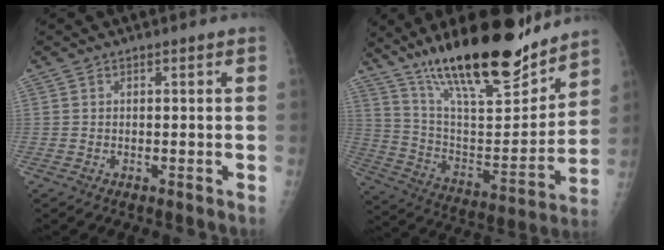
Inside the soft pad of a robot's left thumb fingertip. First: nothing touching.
{"total": 26.1, "force": [19.5, 6.9, 16.0], "torque": [-0.233, -0.085, 0.328]}